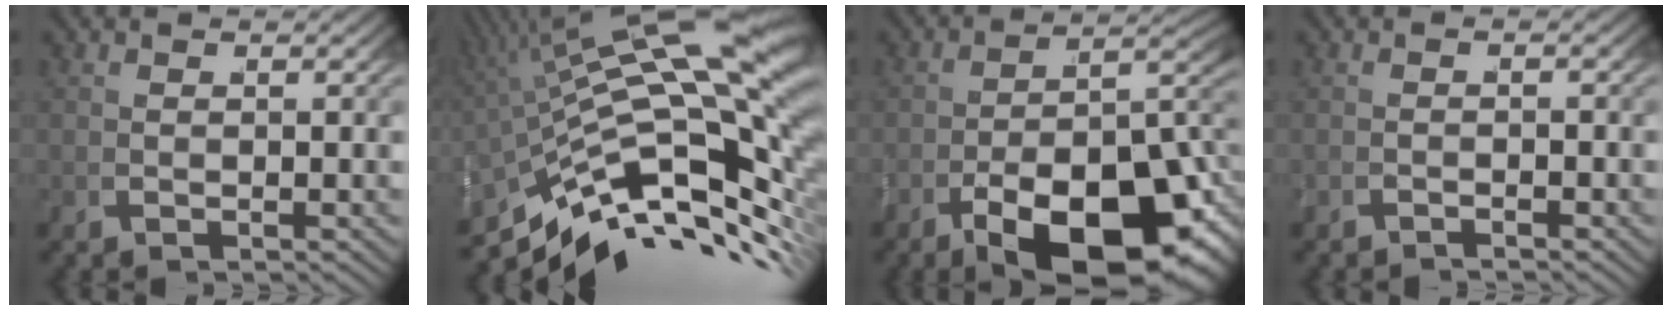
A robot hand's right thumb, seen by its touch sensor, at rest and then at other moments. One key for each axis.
{"total": 14.9, "fx": -1.1, "fy": 7.2, "fz": 12.9, "tx": -0.211, "ty": -0.019, "tz": 0.005}
{"total": 14.7, "fx": -4.9, "fy": 7.3, "fz": 11.8, "tx": -0.176, "ty": -0.051, "tz": -0.047}
{"total": 1.2, "fx": -0.9, "fy": -0.6, "fz": -0.3, "tx": 0.014, "ty": 0.002, "tz": -0.020}